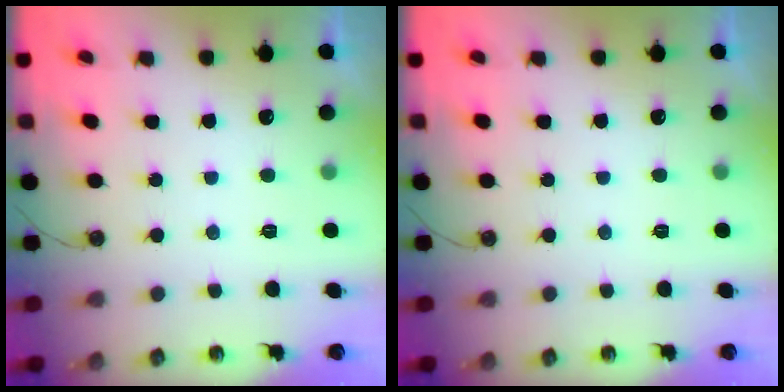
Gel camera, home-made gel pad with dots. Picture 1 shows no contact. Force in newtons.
{"total": 0.0}